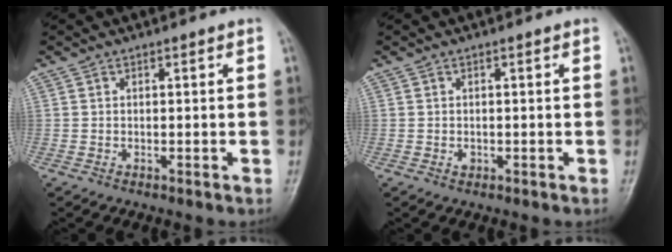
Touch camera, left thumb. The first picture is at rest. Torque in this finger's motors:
{"motor_torque": [-0.02, -0.01, 0.04, 0.00, 0.00]}